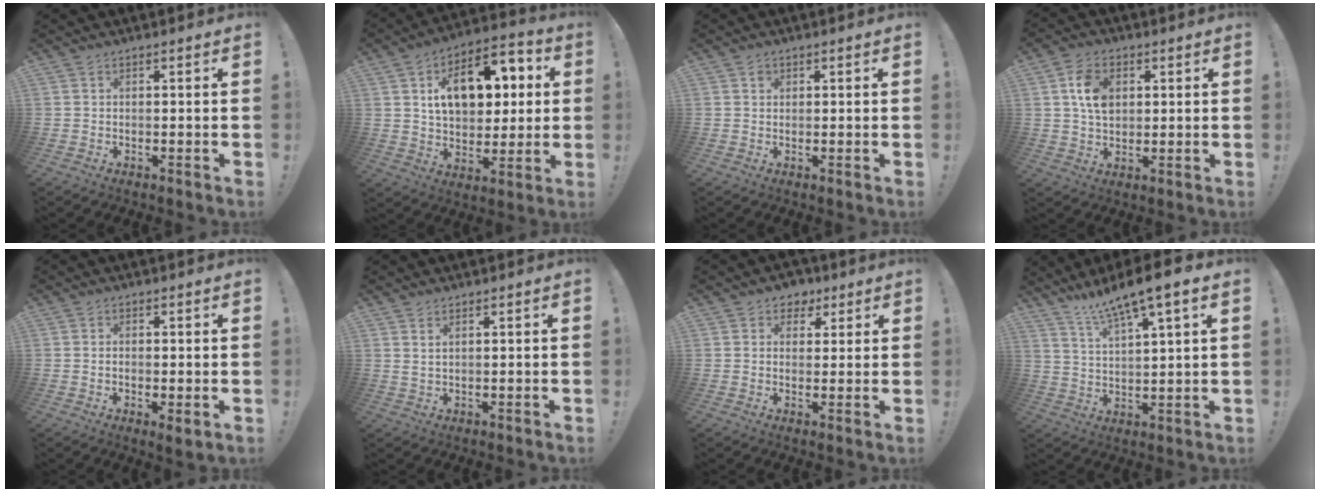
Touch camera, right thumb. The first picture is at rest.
{"total": 17.1, "force": [5.1, 11.0, 12.1], "torque": [-0.174, -0.010, 0.090]}
{"total": 1.3, "force": [0.7, 1.1, 0.2], "torque": [-0.001, 0.001, 0.011]}
{"total": 9.0, "force": [2.4, 6.4, 5.8], "torque": [-0.099, 0.005, 0.048]}
{"total": 2.3, "force": [0.1, 0.9, 2.2], "torque": [-0.033, -0.001, 0.003]}
{"total": 2.0, "force": [1.3, 0.5, 1.5], "torque": [-0.031, -0.003, 0.023]}
{"total": 5.2, "force": [2.5, 4.3, 1.2], "torque": [-0.006, -0.016, 0.047]}
{"total": 10.3, "force": [8.3, 0.6, 6.0], "torque": [-0.106, -0.056, 0.139]}